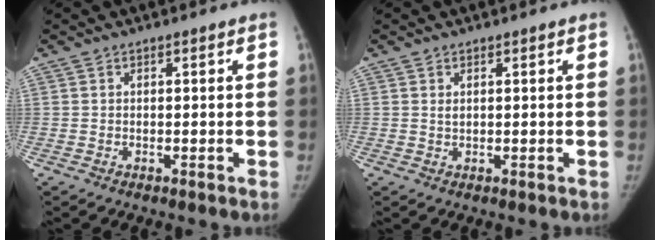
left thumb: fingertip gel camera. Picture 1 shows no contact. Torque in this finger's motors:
{"motor_torque": [0.06, 0.06, 0.58, -0.51, 0.12]}